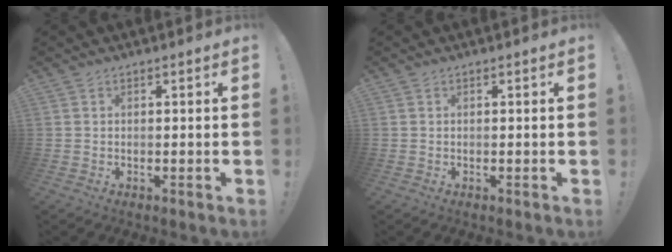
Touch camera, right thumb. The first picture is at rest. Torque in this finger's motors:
{"motor_torque": [0.00, 0.00, 0.00, 0.00, 0.01]}